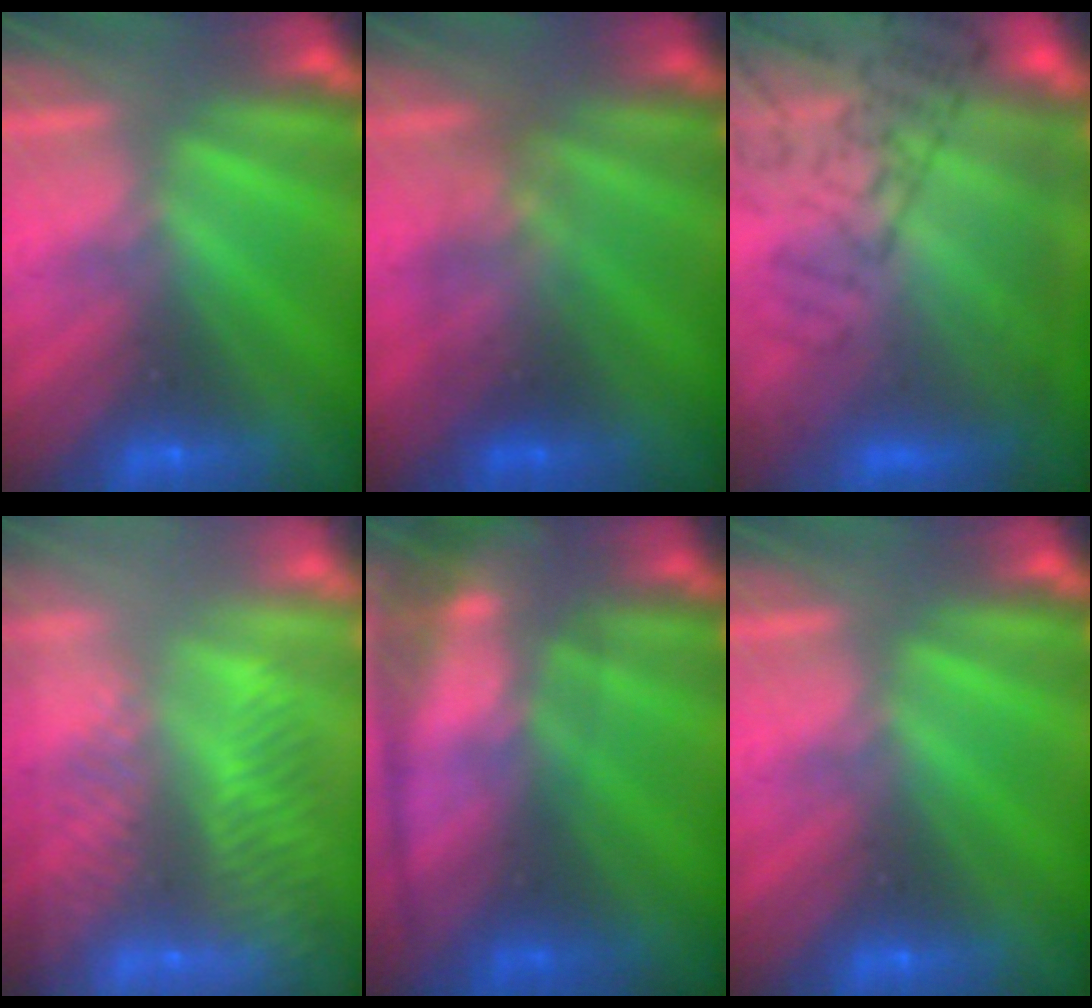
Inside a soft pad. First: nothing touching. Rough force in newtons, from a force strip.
{"total": 2.3}
{"total": 7.5}
{"total": 8.6}
{"total": 7.1}
{"total": 0.0}